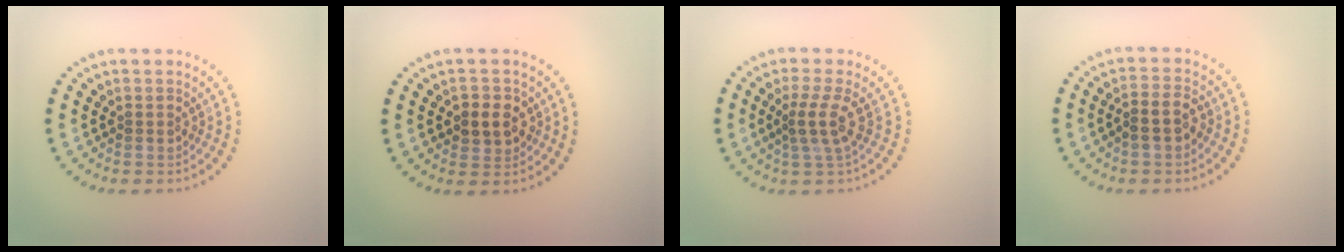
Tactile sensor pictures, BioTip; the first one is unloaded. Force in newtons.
{"total": 2.8, "press": 2.8, "slide": 0.6}
{"total": 2.5, "press": 1.7, "slide": 1.9}
{"total": 2.5, "press": 2.3, "slide": 0.8}